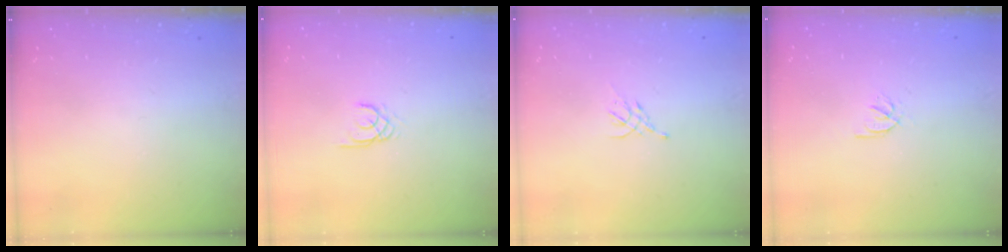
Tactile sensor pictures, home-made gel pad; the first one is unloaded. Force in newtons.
{"total": 1.6, "press": 1.6, "slide": 0.2}
{"total": 1.9, "press": 1.8, "slide": 0.5}
{"total": 2.2, "press": 2.2, "slide": 0.2}